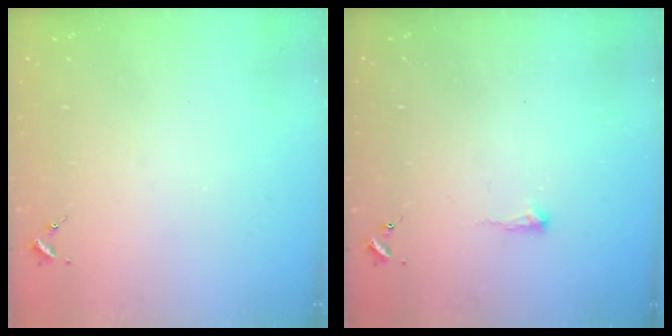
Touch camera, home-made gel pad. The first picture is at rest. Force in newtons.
{"total": 4.6, "press": 4.5, "slide": 0.8}